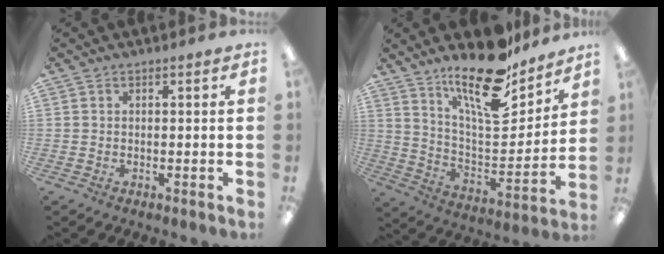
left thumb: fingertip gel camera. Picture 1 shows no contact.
{"total": 19.2, "force": [14.6, 6.2, 10.9], "torque": [-0.186, -0.099, 0.248]}